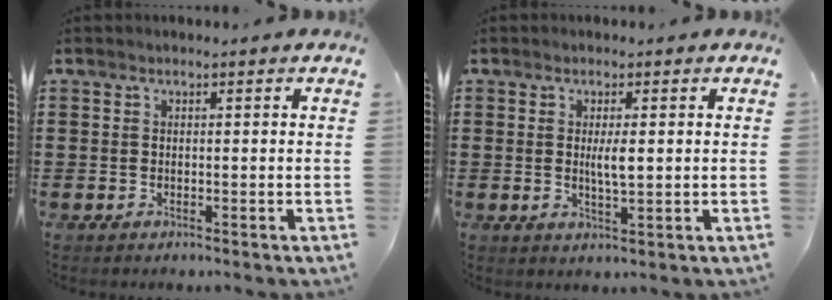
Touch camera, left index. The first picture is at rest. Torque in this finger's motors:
{"motor_torque": [0.77, 0.00, 0.17, 0.07]}